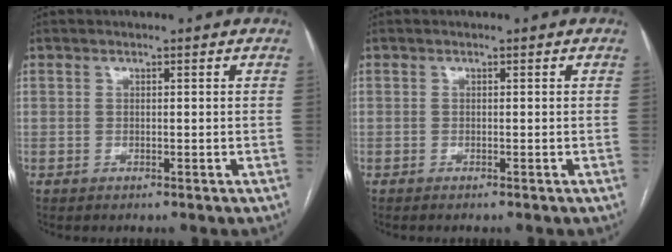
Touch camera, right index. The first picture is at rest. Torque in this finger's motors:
{"motor_torque": [-0.04, -0.01, 0.03, 0.01]}